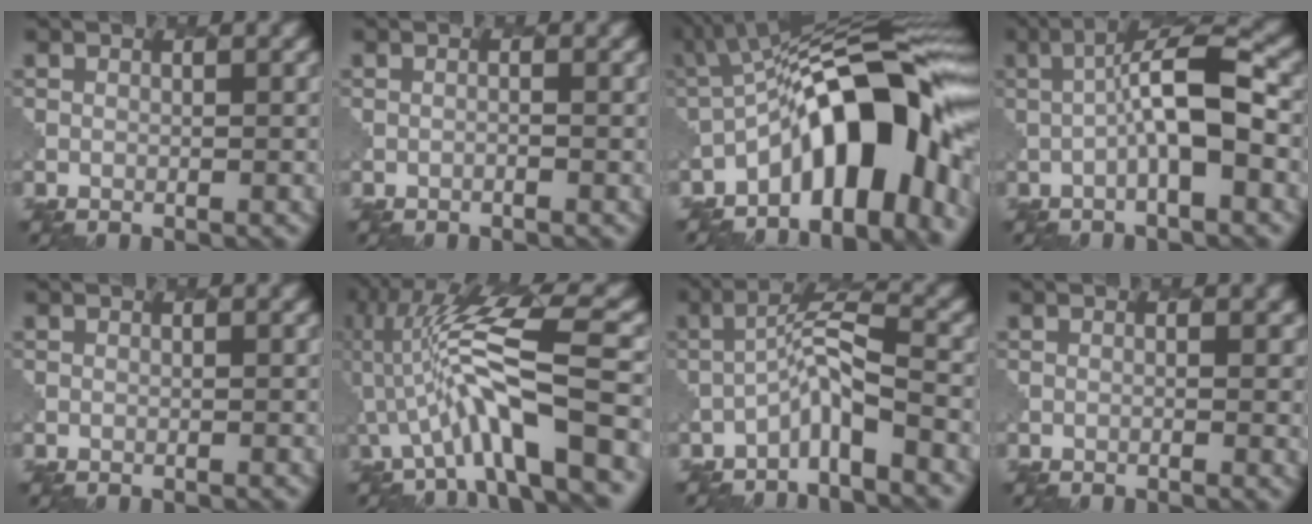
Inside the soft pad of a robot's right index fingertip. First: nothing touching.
{"total": 0.5, "force": [-0.1, -0.4, -0.3], "torque": [0.008, 0.004, -0.011]}
{"total": 13.6, "force": [-4.2, 4.9, 11.9], "torque": [-0.148, 0.027, -0.084]}
{"total": 5.8, "force": [-0.5, 0.8, 5.7], "torque": [-0.093, 0.021, -0.020]}
{"total": 0.0}
{"total": 8.3, "force": [-1.8, 1.3, 8.0], "torque": [-0.147, 0.025, -0.042]}
{"total": 3.1, "force": [-2.1, -0.1, 2.3], "torque": [-0.043, 0.017, -0.052]}
{"total": 1.5, "force": [0.1, 0.9, 1.2], "torque": [0.007, 0.012, -0.002]}